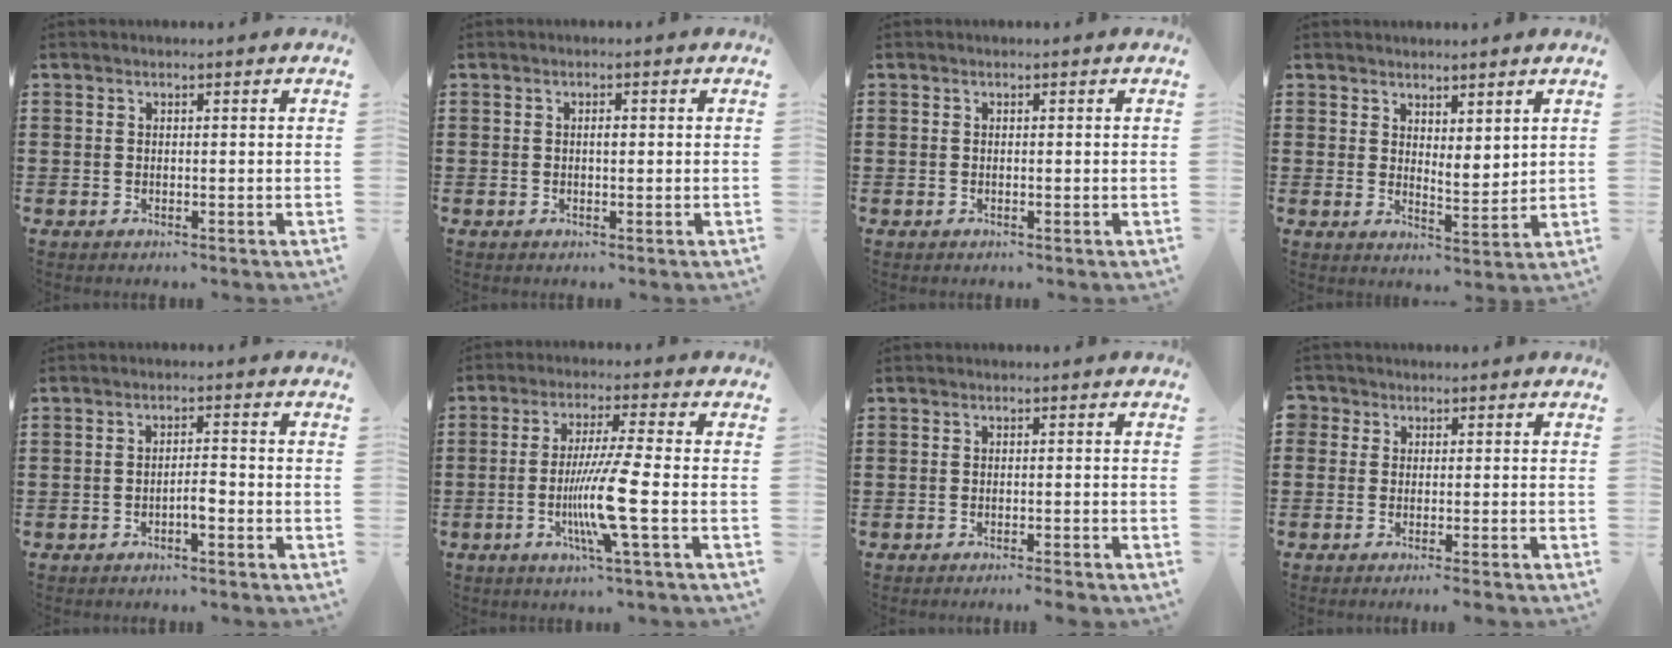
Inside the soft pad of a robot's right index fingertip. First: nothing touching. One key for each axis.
{"total": 1.0, "fx": 0.0, "fy": 0.4, "fz": 0.9, "tx": -0.018, "ty": 0.000, "tz": 0.000}
{"total": 0.0}
{"total": 3.3, "fx": 3.2, "fy": 1.0, "fz": 0.1, "tx": -0.012, "ty": -0.008, "tz": 0.063}
{"total": 2.5, "fx": -1.2, "fy": 0.5, "fz": 2.1, "tx": -0.039, "ty": 0.003, "tz": -0.023}
{"total": 9.5, "fx": -2.6, "fy": -0.6, "fz": 9.1, "tx": -0.180, "ty": -0.025, "tz": -0.056}
{"total": 1.2, "fx": -1.1, "fy": -0.2, "fz": 0.6, "tx": -0.010, "ty": -0.001, "tz": -0.020}
{"total": 1.2, "fx": -1.2, "fy": 0.4, "fz": 0.0, "tx": -0.005, "ty": 0.002, "tz": -0.025}